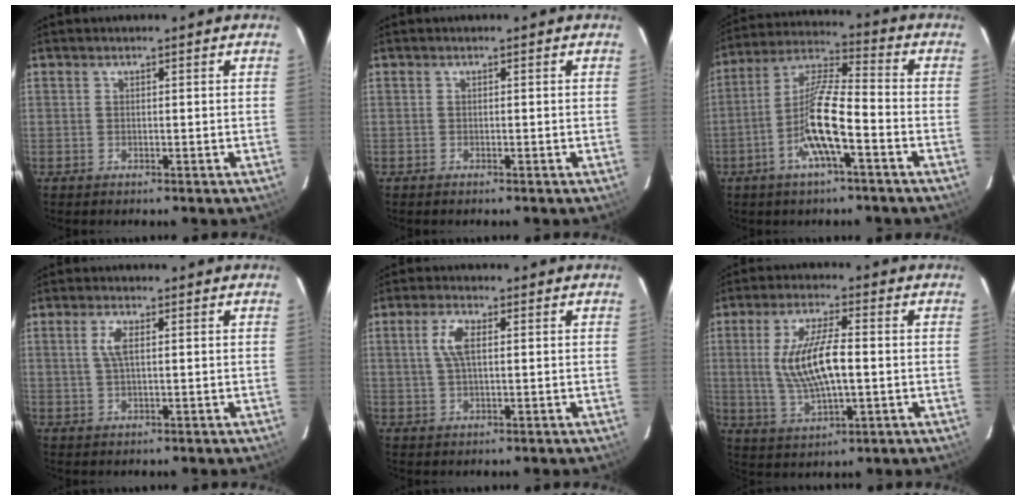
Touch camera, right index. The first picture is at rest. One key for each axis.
{"total": 0.0}
{"total": 12.4, "fx": -5.1, "fy": 2.2, "fz": 11.1, "tx": -0.225, "ty": 0.001, "tz": -0.101}
{"total": 3.0, "fx": 0.6, "fy": 0.9, "fz": 2.8, "tx": -0.060, "ty": 0.003, "tz": 0.014}
{"total": 4.5, "fx": 0.9, "fy": 1.7, "fz": 4.0, "tx": -0.083, "ty": 0.007, "tz": 0.019}
{"total": 11.6, "fx": 0.0, "fy": 3.8, "fz": 10.9, "tx": -0.216, "ty": -0.002, "tz": 0.008}